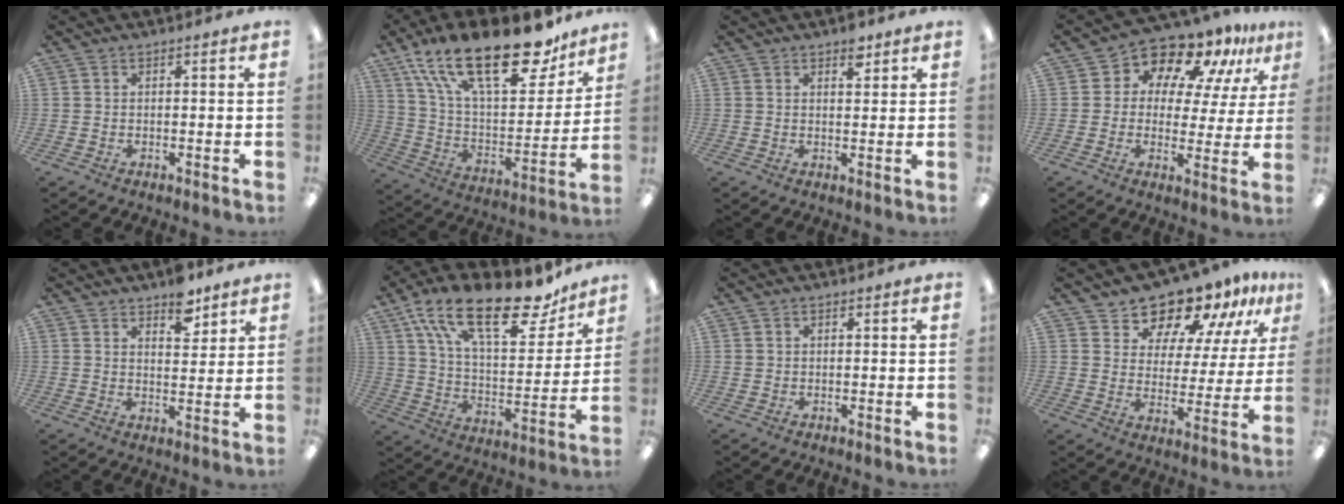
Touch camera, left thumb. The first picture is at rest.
{"total": 27.3, "force": [17.7, 11.2, 17.5], "torque": [-0.296, -0.100, 0.303]}
{"total": 3.8, "force": [2.6, 1.8, 2.0], "torque": [-0.012, -0.014, 0.039]}
{"total": 11.1, "force": [8.9, 5.7, 3.6], "torque": [-0.072, -0.076, 0.159]}
{"total": 7.2, "force": [5.4, 3.4, 3.4], "torque": [-0.023, -0.035, 0.089]}
{"total": 23.9, "force": [15.8, 9.4, 15.3], "torque": [-0.249, -0.090, 0.268]}
{"total": 0.9, "force": [0.4, 0.8, 0.0], "torque": [0.000, 0.005, 0.006]}
{"total": 14.3, "force": [12.9, 5.3, 3.4], "torque": [-0.064, -0.110, 0.231]}